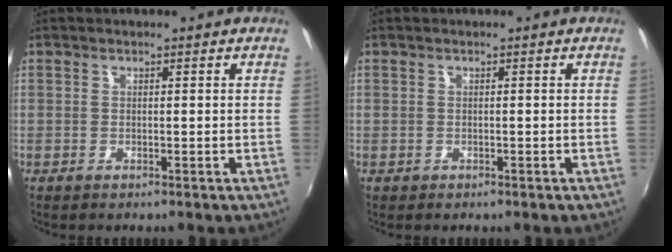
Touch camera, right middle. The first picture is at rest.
{"total": 0.6, "force": [-0.4, 0.4, 0.1], "torque": [-0.004, -0.002, -0.004]}